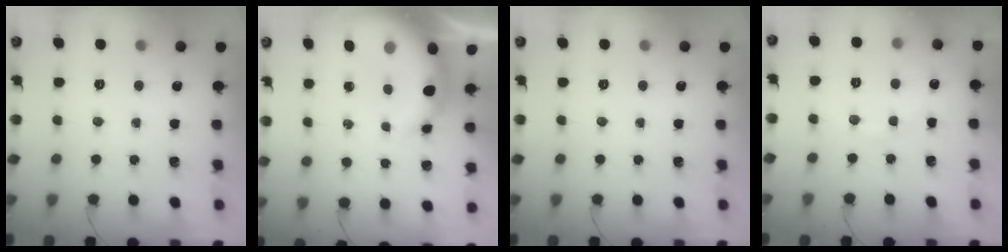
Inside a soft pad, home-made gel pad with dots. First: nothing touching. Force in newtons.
{"total": 7.7, "press": 7.5, "slide": 1.7}
{"total": 0.0}
{"total": 6.6, "press": 6.5, "slide": 1.2}